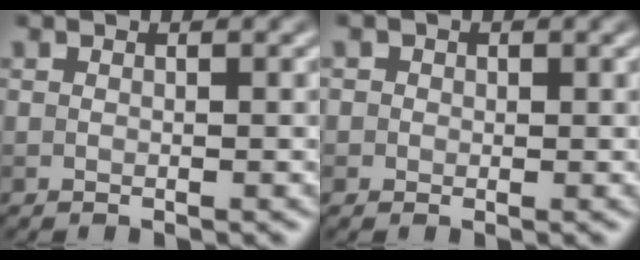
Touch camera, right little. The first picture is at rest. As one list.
[{"total": 1.6, "force": [0.6, 1.4, 0.5], "torque": [0.004, 0.004, 0.001]}]